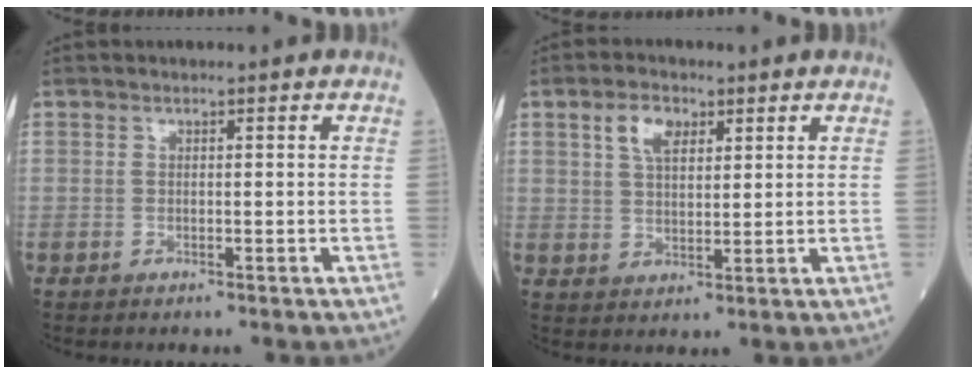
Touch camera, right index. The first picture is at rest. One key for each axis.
{"total": 5.0, "fx": 2.5, "fy": 2.7, "fz": 3.4, "tx": -0.066, "ty": 0.010, "tz": 0.048}